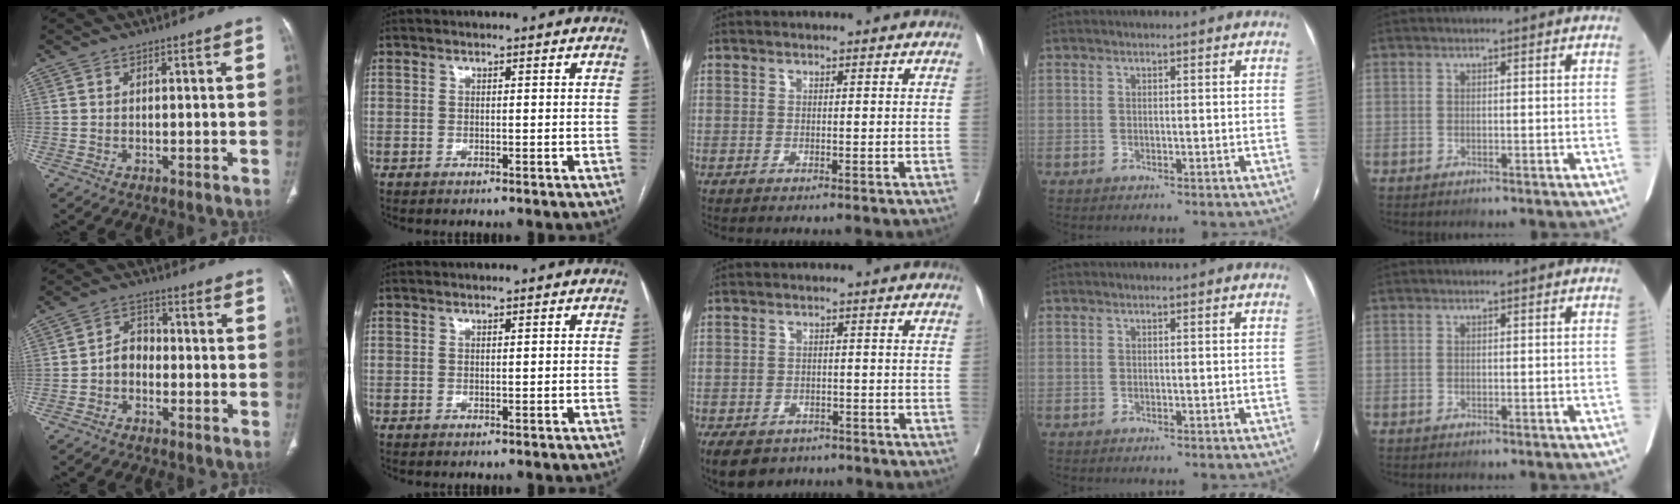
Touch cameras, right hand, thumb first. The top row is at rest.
{"thumb": {"total": 4.3, "force": [-1.3, 3.3, 2.4], "torque": [-0.021, 0.023, -0.034]}, "middle": {"total": 9.7, "force": [-6.7, 6.0, 3.6], "torque": [-0.088, -0.016, -0.088]}}